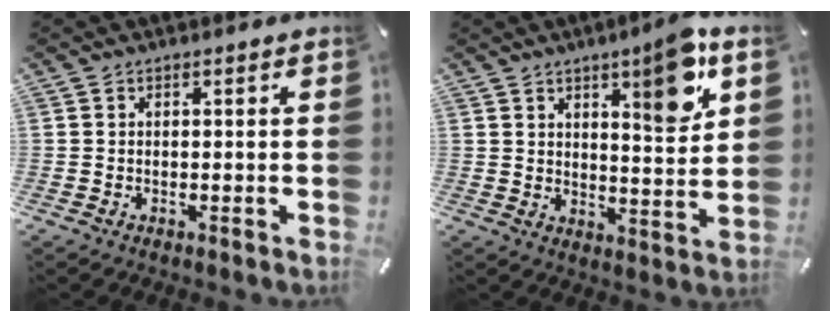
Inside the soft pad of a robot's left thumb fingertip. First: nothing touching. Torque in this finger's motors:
{"motor_torque": [0.84, -0.06, 0.57, 0.02, 0.11]}